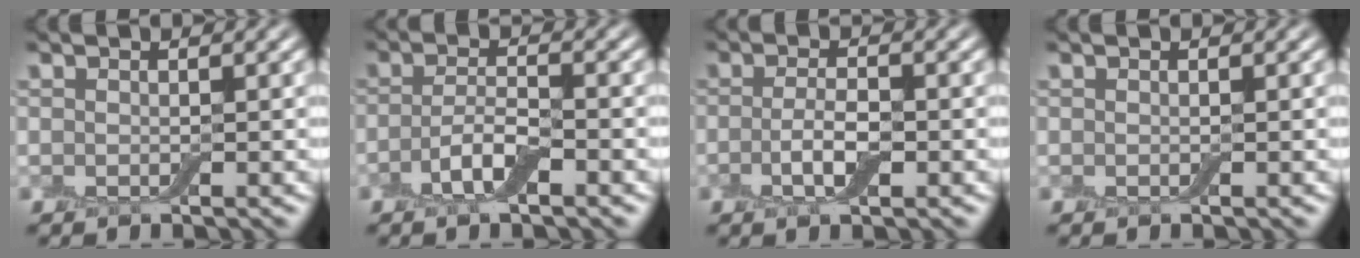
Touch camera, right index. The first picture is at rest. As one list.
[{"total": 3.0, "force": [-1.3, 1.0, 2.6], "torque": [-0.054, 0.003, -0.032]}, {"total": 2.8, "force": [-0.7, 1.0, 2.5], "torque": [-0.053, -0.002, -0.016]}, {"total": 0.0}]